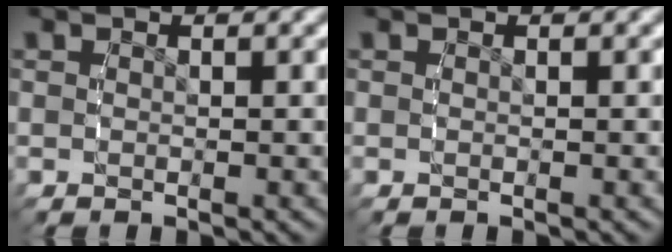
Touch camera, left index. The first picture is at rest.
{"total": 0.0}